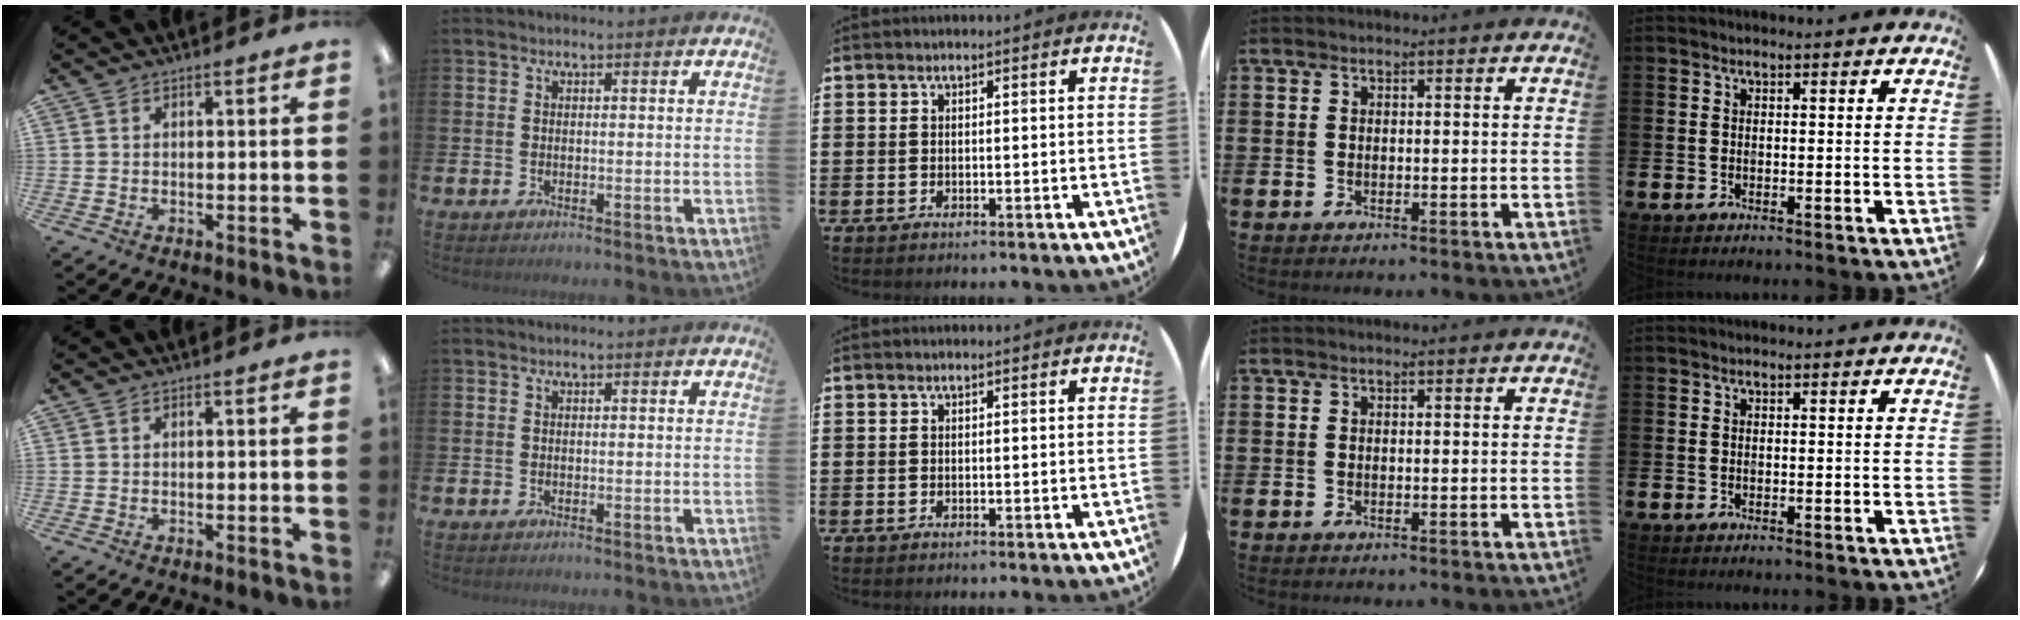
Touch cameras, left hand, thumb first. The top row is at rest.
{}